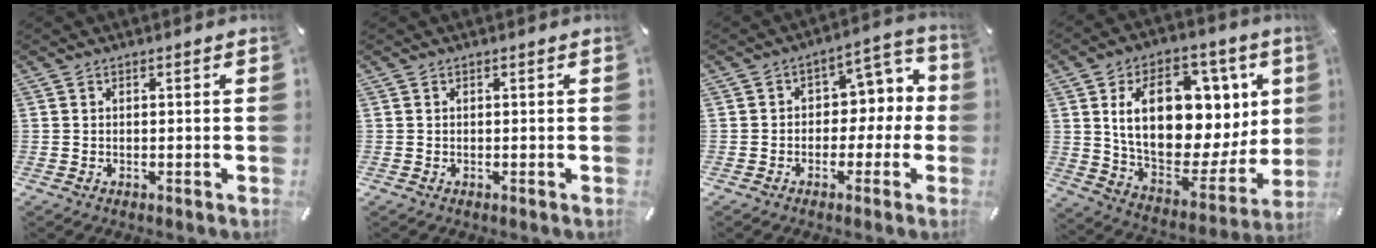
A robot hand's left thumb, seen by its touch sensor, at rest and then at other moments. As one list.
[{"total": 0.0}, {"total": 8.4, "force": [-0.2, 6.9, 4.7], "torque": [-0.051, 0.006, -0.009]}, {"total": 22.2, "force": [6.3, 14.3, 15.7], "torque": [-0.252, -0.042, 0.110]}]